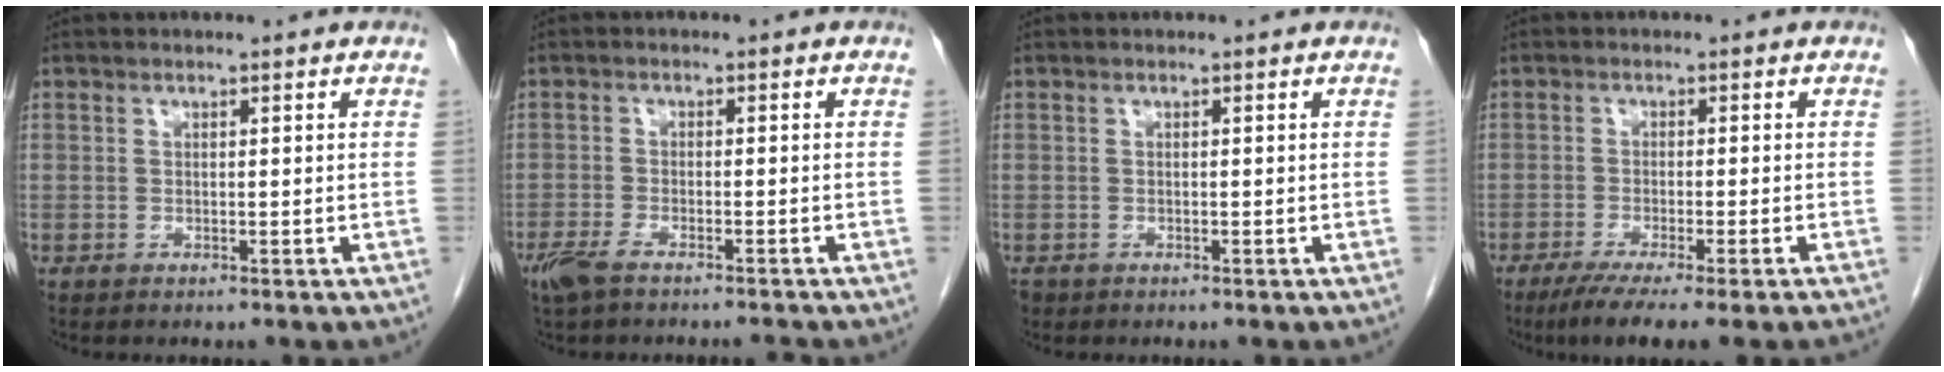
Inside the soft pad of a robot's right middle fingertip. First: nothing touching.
{"total": 4.9, "force": [-4.1, 0.6, 2.5], "torque": [-0.049, -0.010, -0.076]}
{"total": 0.8, "force": [-0.6, 0.6, 0.1], "torque": [-0.010, 0.001, -0.008]}
{"total": 8.5, "force": [-6.5, -0.5, 5.4], "torque": [-0.071, -0.022, -0.099]}